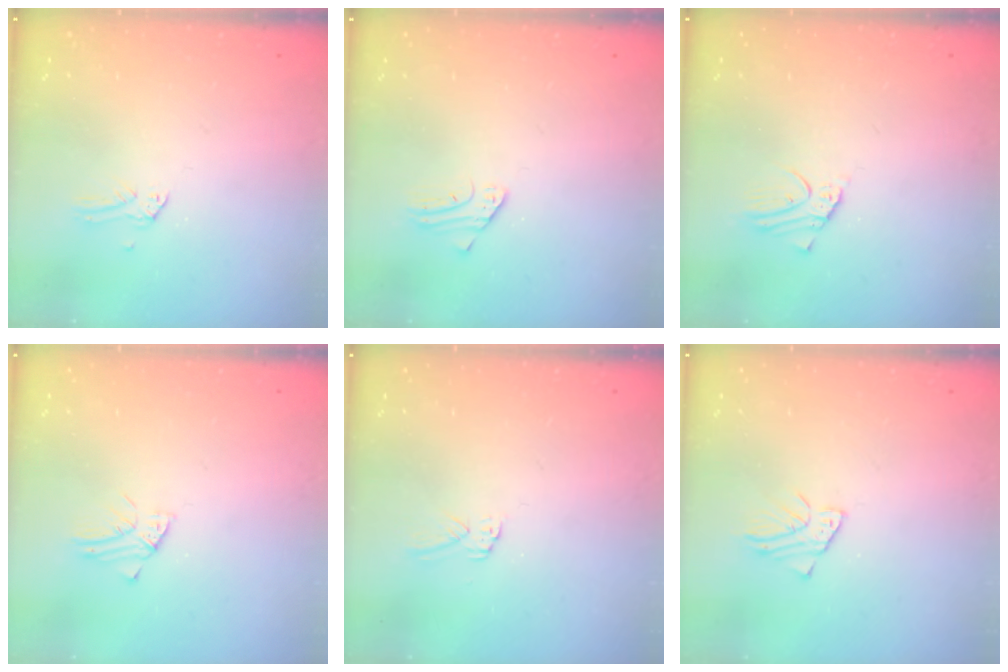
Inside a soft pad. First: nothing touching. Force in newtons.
{"total": 2.0, "press": 2.0, "slide": 0.1}
{"total": 2.4, "press": 2.4, "slide": 0.1}
{"total": 1.5, "press": 1.4, "slide": 0.1}
{"total": 4.5, "press": 4.5, "slide": 0.5}
{"total": 2.4, "press": 2.4, "slide": 0.2}